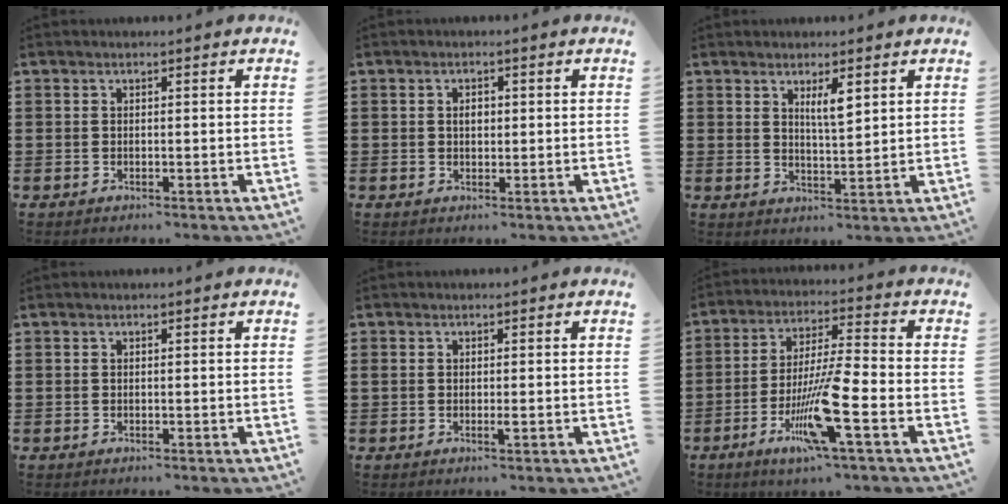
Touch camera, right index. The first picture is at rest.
{"total": 1.8, "force": [0.2, 1.0, 1.5], "torque": [-0.031, 0.008, 0.003]}
{"total": 3.5, "force": [1.9, 0.8, 2.9], "torque": [-0.052, 0.002, 0.029]}
{"total": 0.0}
{"total": 1.1, "force": [-0.3, 0.2, 1.0], "torque": [-0.021, -0.002, -0.006]}
{"total": 10.9, "force": [-4.5, 1.2, 9.9], "torque": [-0.202, -0.009, -0.087]}